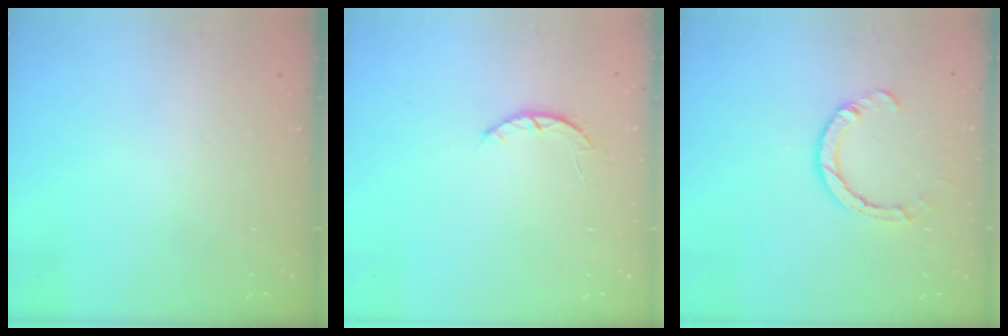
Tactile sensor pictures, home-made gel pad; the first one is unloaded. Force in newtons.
{"total": 2.6, "press": 2.5, "slide": 0.4}
{"total": 4.2, "press": 4.2, "slide": 0.1}